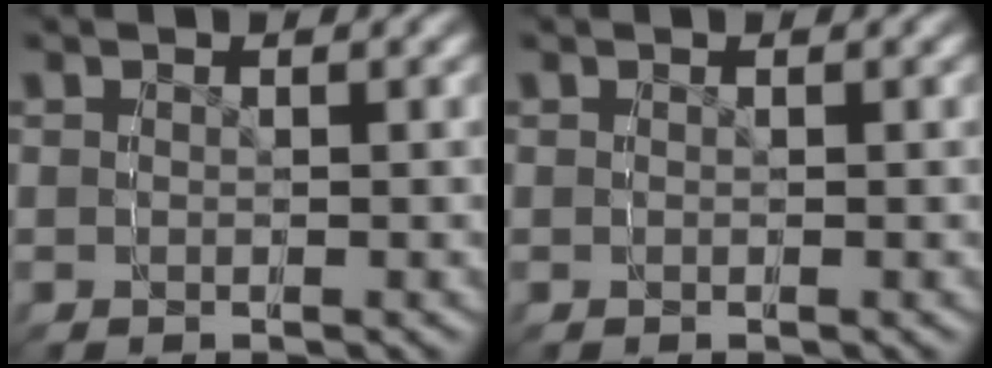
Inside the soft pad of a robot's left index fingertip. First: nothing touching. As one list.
[{"total": 0.0}]